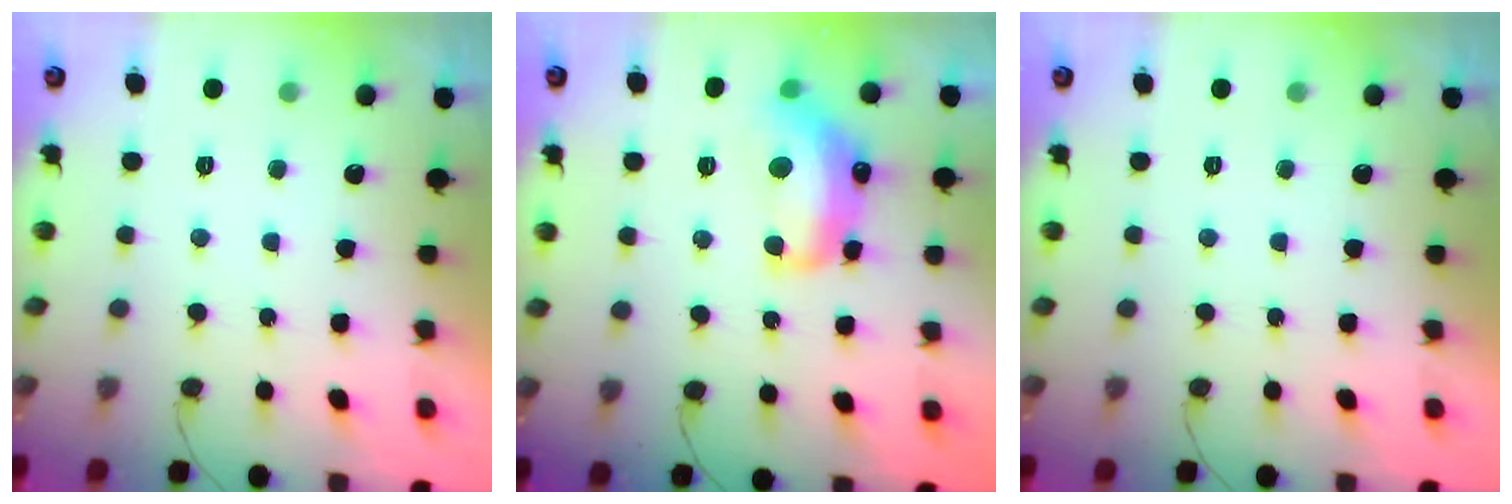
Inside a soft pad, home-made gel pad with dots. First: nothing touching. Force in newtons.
{"total": 13.8, "press": 13.8, "slide": 1.0}
{"total": 0.0}